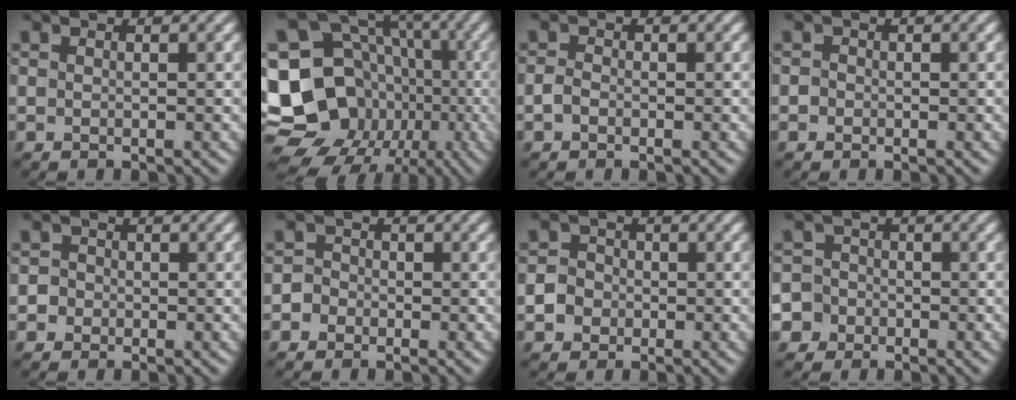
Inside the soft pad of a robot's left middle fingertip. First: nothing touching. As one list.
[{"total": 22.1, "force": [-5.4, 19.2, 9.6], "torque": [-0.188, -0.004, -0.119]}, {"total": 1.0, "force": [-0.6, 0.6, 0.4], "torque": [-0.009, -0.002, -0.017]}, {"total": 0.8, "force": [-0.2, 0.8, 0.1], "torque": [0.003, -0.002, -0.011]}, {"total": 2.3, "force": [-0.2, 2.3, 0.6], "torque": [0.012, 0.017, -0.021]}, {"total": 2.3, "force": [-1.0, 2.0, 0.3], "torque": [0.019, 0.015, -0.036]}, {"total": 3.3, "force": [-1.0, 3.0, 0.8], "torque": [0.010, 0.012, -0.037]}, {"total": 5.8, "force": [-2.5, 5.1, 1.0], "torque": [-0.017, 0.008, -0.074]}]